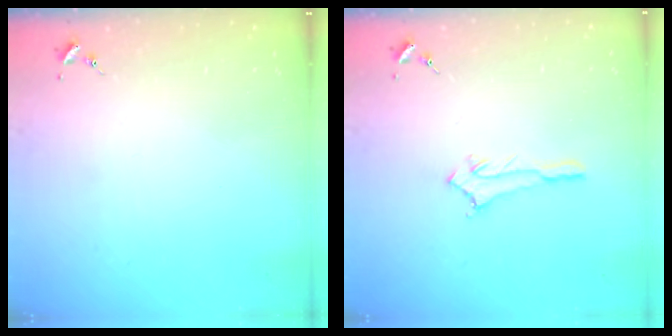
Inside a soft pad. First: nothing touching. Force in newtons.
{"total": 2.8, "press": 2.8, "slide": 0.4}